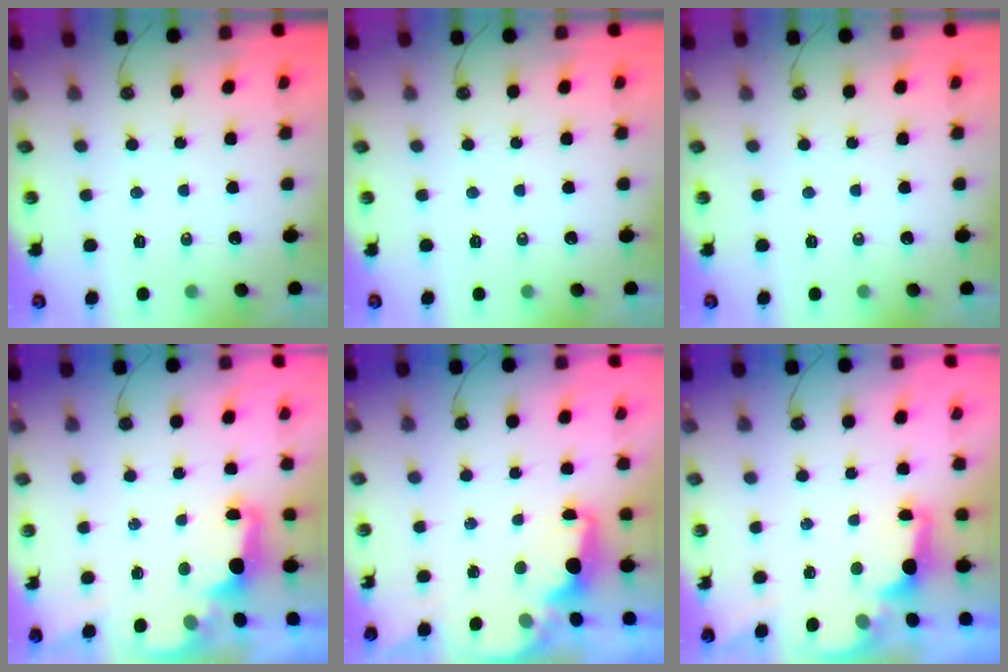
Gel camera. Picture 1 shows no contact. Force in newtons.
{"total": 0.0}
{"total": 0.0}
{"total": 2.4, "press": 2.3, "slide": 0.8}
{"total": 2.3, "press": 2.2, "slide": 0.8}
{"total": 2.2, "press": 2.1, "slide": 0.8}